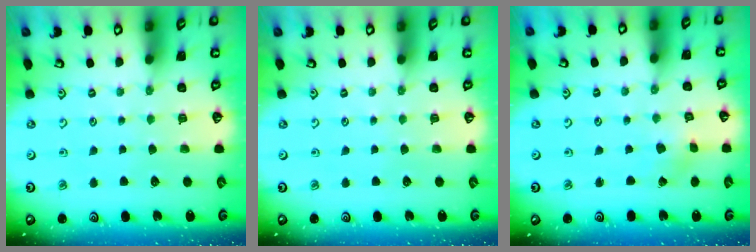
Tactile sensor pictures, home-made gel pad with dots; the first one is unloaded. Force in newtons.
{"total": 0.0}
{"total": 1.1, "press": 1.0, "slide": 0.1}